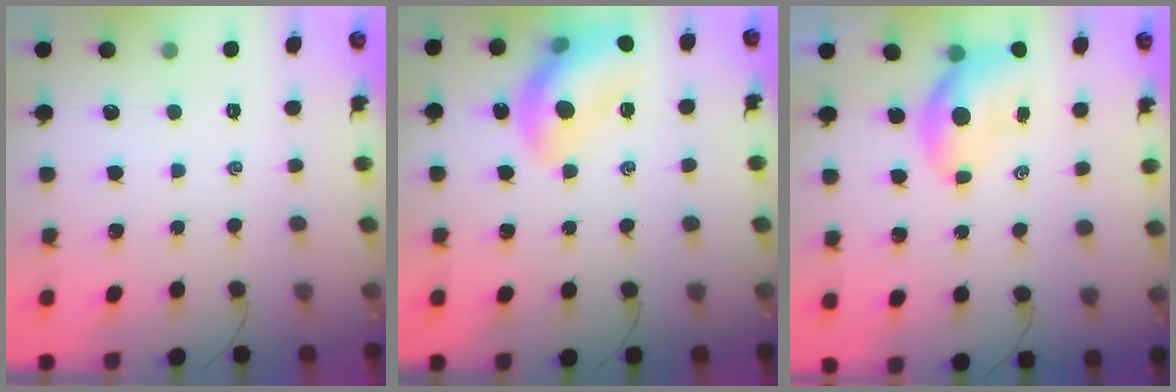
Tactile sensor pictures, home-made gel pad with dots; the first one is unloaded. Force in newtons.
{"total": 16.1, "press": 15.9, "slide": 1.9}
{"total": 7.0, "press": 6.8, "slide": 1.4}